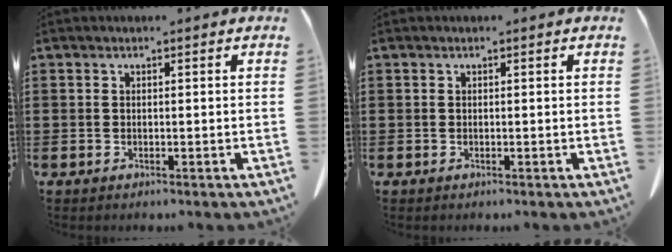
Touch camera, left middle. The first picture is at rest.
{"total": 0.0}